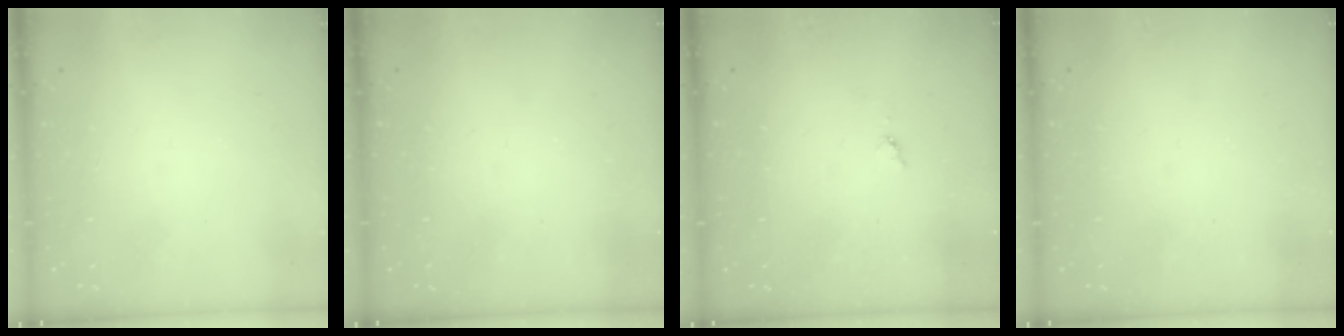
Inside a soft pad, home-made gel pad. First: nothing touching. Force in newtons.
{"total": 0.0}
{"total": 3.8, "press": 3.7, "slide": 0.5}
{"total": 0.0}